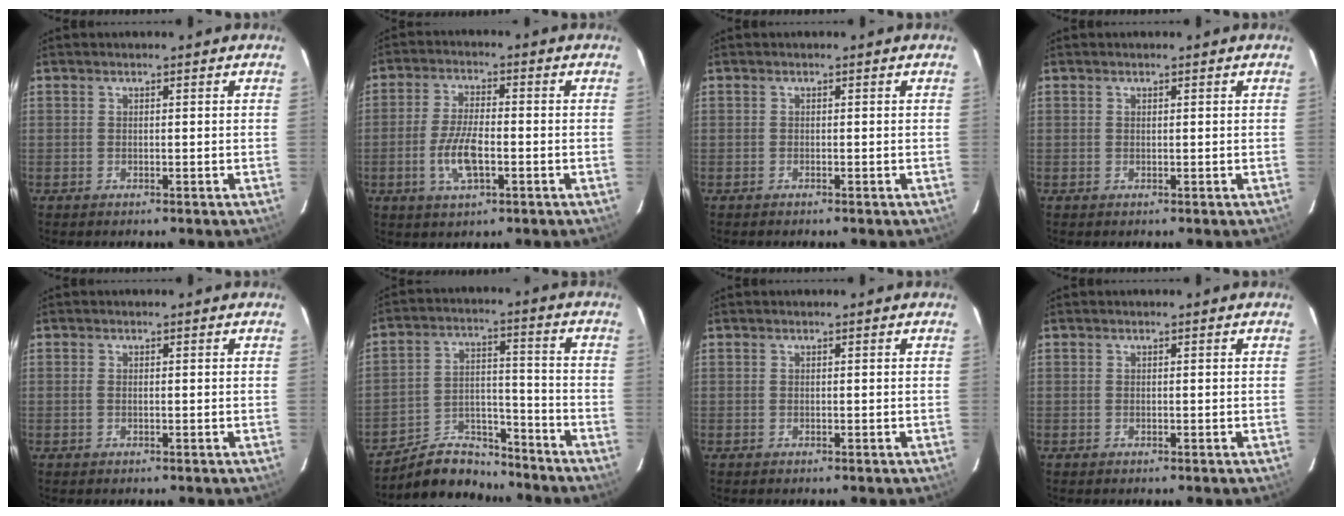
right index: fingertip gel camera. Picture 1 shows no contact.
{"total": 8.0, "force": [-2.4, 3.1, 7.0], "torque": [-0.146, -0.003, -0.045]}
{"total": 0.0}
{"total": 0.0}
{"total": 0.7, "force": [0.0, 0.4, 0.6], "torque": [-0.014, 0.000, -0.002]}
{"total": 11.5, "force": [-10.3, 4.4, 2.2], "torque": [-0.053, 0.033, -0.168]}
{"total": 0.0}
{"total": 0.0}